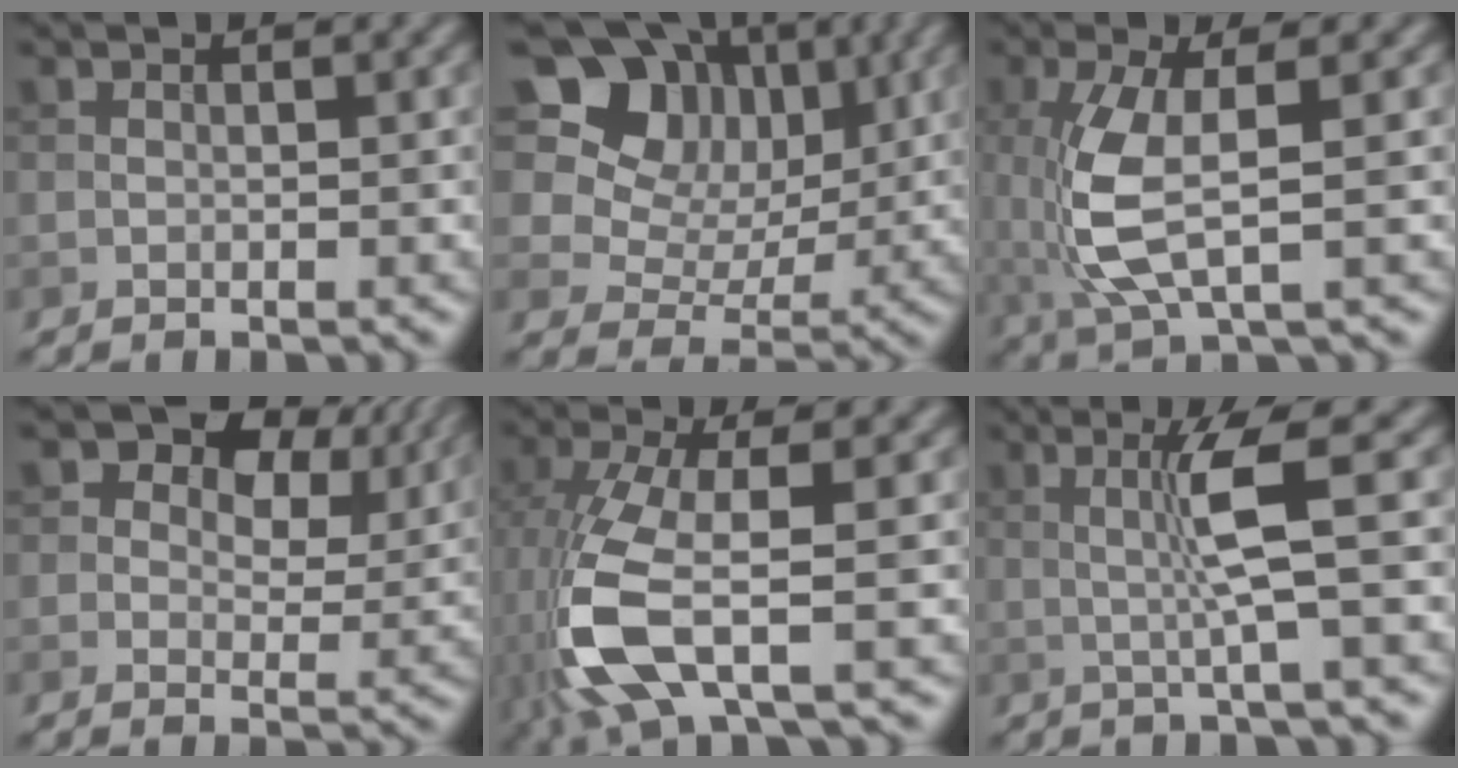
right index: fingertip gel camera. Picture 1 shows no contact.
{"total": 11.2, "force": [5.3, 8.4, 5.3], "torque": [-0.112, 0.027, 0.087]}
{"total": 6.2, "force": [0.0, 2.1, 5.8], "torque": [-0.141, -0.007, 0.006]}
{"total": 7.9, "force": [4.3, 4.8, 4.5], "torque": [-0.071, 0.003, 0.062]}
{"total": 8.8, "force": [-2.2, 3.0, 7.9], "torque": [-0.201, -0.010, -0.049]}
{"total": 4.2, "force": [0.4, 0.0, 4.2], "torque": [-0.084, 0.004, 0.009]}